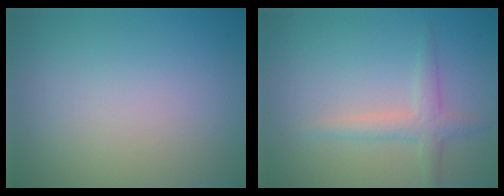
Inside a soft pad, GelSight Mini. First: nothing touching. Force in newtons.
{"total": 2.2, "press": 2.2, "slide": 0.1}